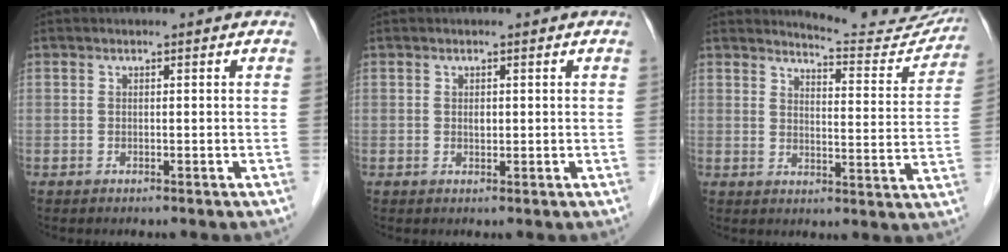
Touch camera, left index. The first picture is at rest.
{"total": 0.8, "force": [-0.1, 0.5, 0.6], "torque": [-0.008, -0.003, -0.003]}
{"total": 12.5, "force": [12.4, 1.4, 1.3], "torque": [-0.003, -0.061, 0.134]}